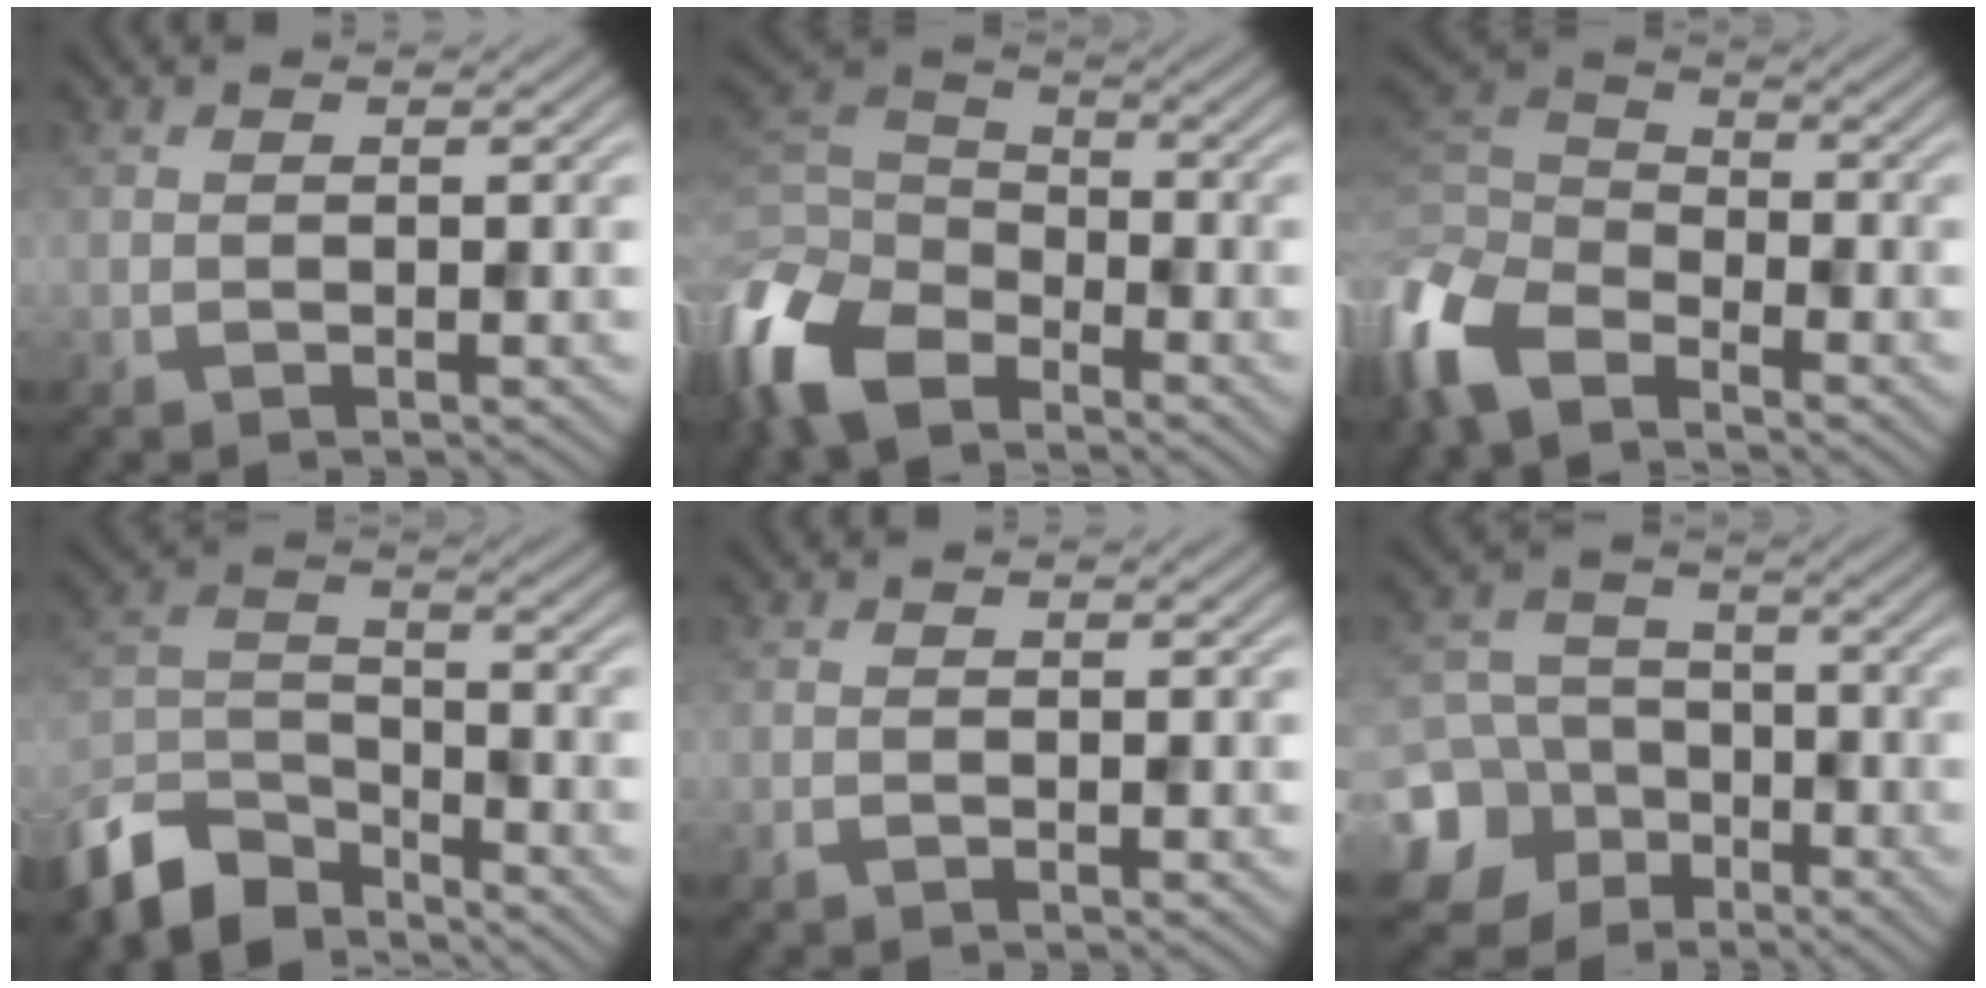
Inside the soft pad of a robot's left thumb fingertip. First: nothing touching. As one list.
[{"total": 12.3, "force": [-7.9, 6.6, 6.7], "torque": [-0.189, -0.025, -0.175]}, {"total": 10.1, "force": [-7.0, 4.7, 5.5], "torque": [-0.154, -0.017, -0.158]}, {"total": 9.7, "force": [-8.2, 3.7, 3.6], "torque": [-0.080, -0.004, -0.176]}, {"total": 0.0}, {"total": 13.0, "force": [-5.8, 11.2, 3.5], "torque": [-0.123, -0.041, -0.121]}]